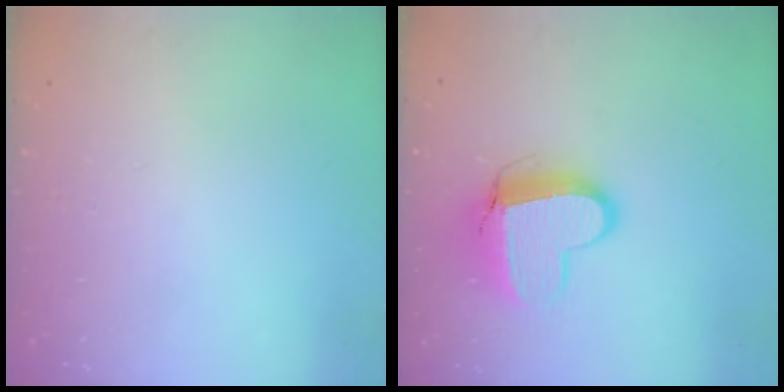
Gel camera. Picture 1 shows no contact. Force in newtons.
{"total": 11.6, "press": 11.6, "slide": 0.6}